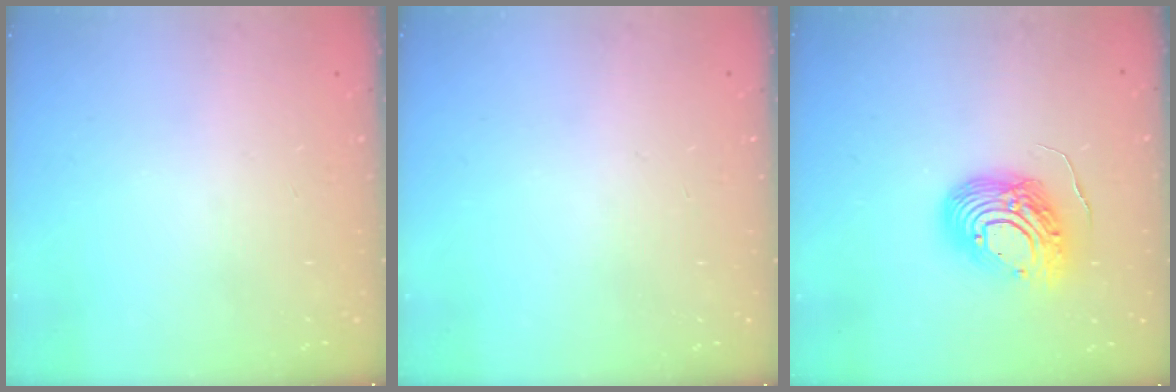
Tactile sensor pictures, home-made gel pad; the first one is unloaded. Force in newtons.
{"total": 0.0}
{"total": 15.0, "press": 14.9, "slide": 1.9}